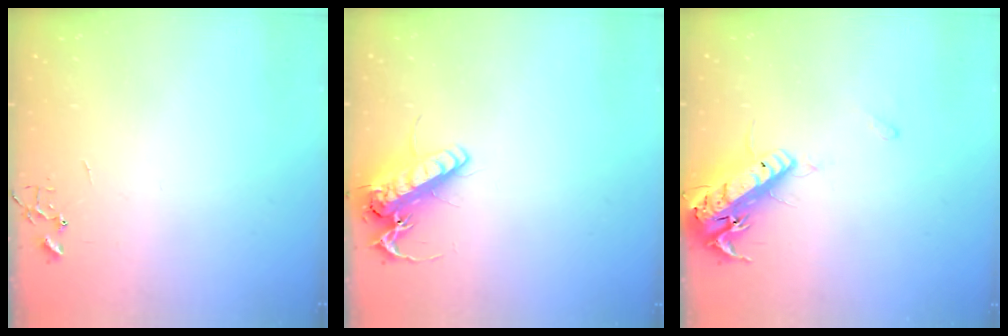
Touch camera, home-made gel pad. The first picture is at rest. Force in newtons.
{"total": 14.6, "press": 14.4, "slide": 2.6}
{"total": 17.3, "press": 16.9, "slide": 3.7}